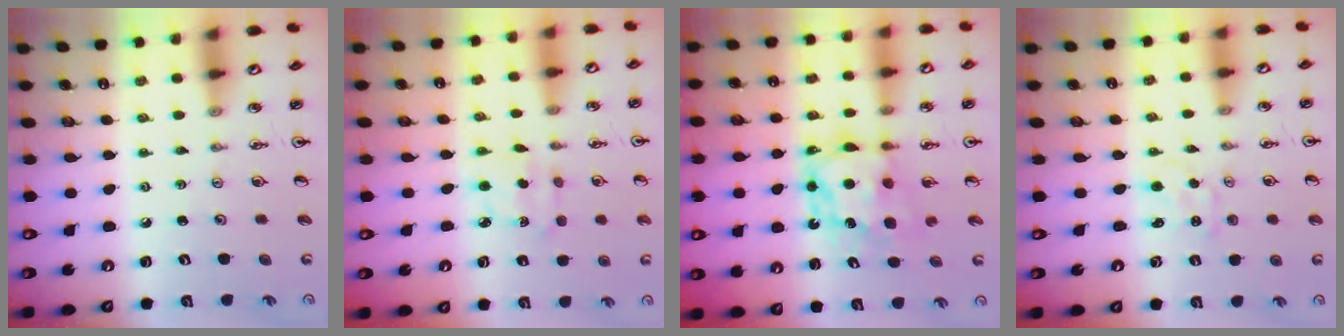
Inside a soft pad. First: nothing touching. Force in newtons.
{"total": 2.8, "press": 2.8, "slide": 0.4}
{"total": 7.6, "press": 7.6, "slide": 0.8}
{"total": 0.8, "press": 0.7, "slide": 0.2}